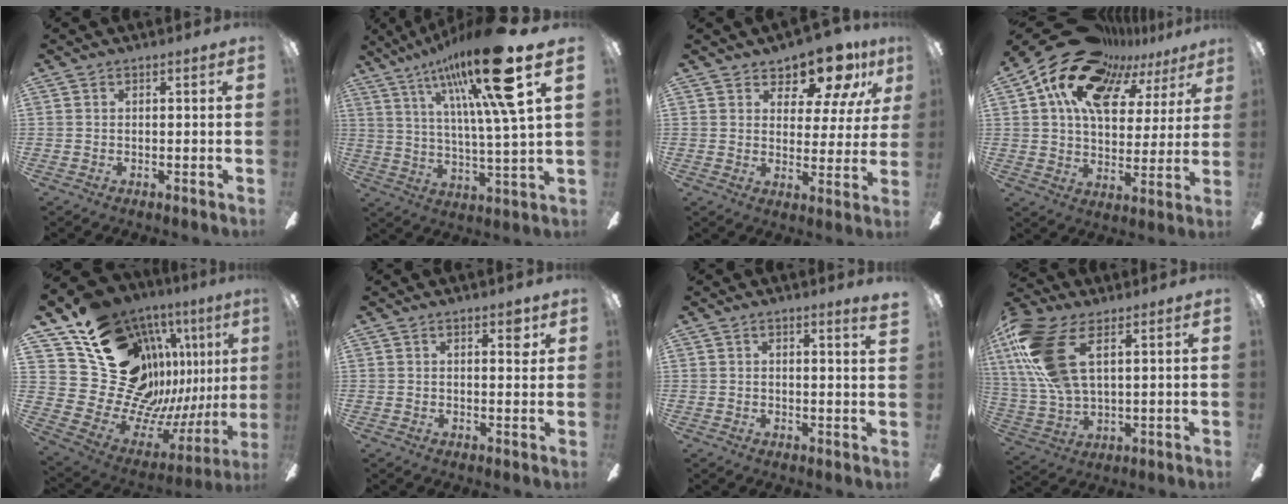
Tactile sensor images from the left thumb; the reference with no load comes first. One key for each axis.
{"total": 21.5, "fx": 12.7, "fy": 2.9, "fz": 17.1, "tx": -0.289, "ty": -0.059, "tz": 0.188}
{"total": 12.2, "fx": 9.4, "fy": 5.1, "fz": 5.9, "tx": -0.097, "ty": -0.061, "tz": 0.167}
{"total": 19.2, "fx": 12.5, "fy": 10.4, "fz": 10.3, "tx": -0.203, "ty": -0.062, "tz": 0.225}
{"total": 21.7, "fx": 11.3, "fy": 14.6, "fz": 11.6, "tx": -0.176, "ty": -0.124, "tz": 0.258}
{"total": 3.1, "fx": 1.8, "fy": 1.4, "fz": 2.1, "tx": -0.014, "ty": -0.007, "tz": 0.023}
{"total": 1.9, "fx": 1.4, "fy": -0.2, "fz": 1.3, "tx": -0.018, "ty": -0.005, "tz": 0.022}
{"total": 18.5, "fx": 7.2, "fy": 8.9, "fz": 14.5, "tx": -0.322, "ty": -0.019, "tz": 0.128}